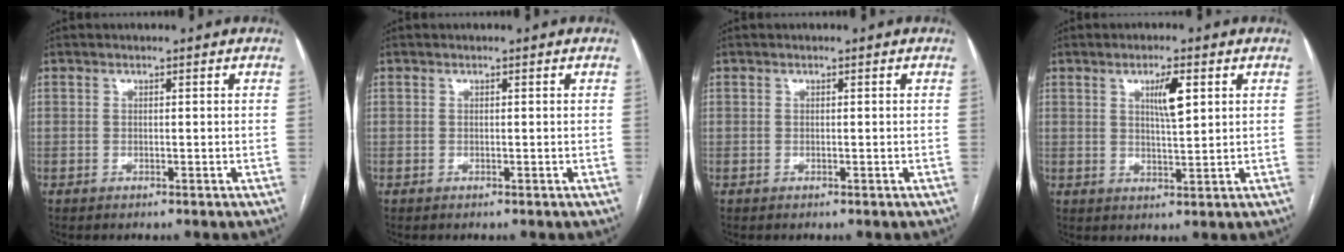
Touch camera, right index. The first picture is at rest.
{"total": 0.0}
{"total": 0.0}
{"total": 4.7, "force": [1.9, 0.7, 4.3], "torque": [-0.074, -0.001, 0.034]}